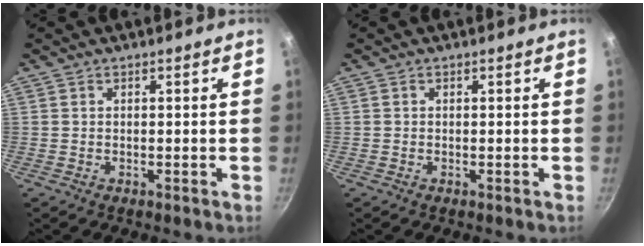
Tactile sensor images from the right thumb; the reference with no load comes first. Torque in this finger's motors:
{"motor_torque": [-0.18, 0.29, -0.49, -0.14, 0.01]}